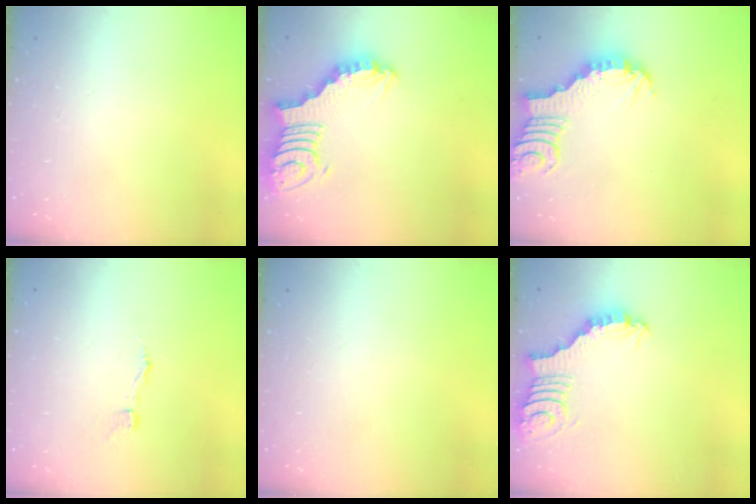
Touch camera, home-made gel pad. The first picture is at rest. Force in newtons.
{"total": 5.7, "press": 5.6, "slide": 0.7}
{"total": 3.1, "press": 3.1, "slide": 0.1}
{"total": 1.7, "press": 1.7, "slide": 0.1}
{"total": 0.0}
{"total": 3.3, "press": 3.3, "slide": 0.1}